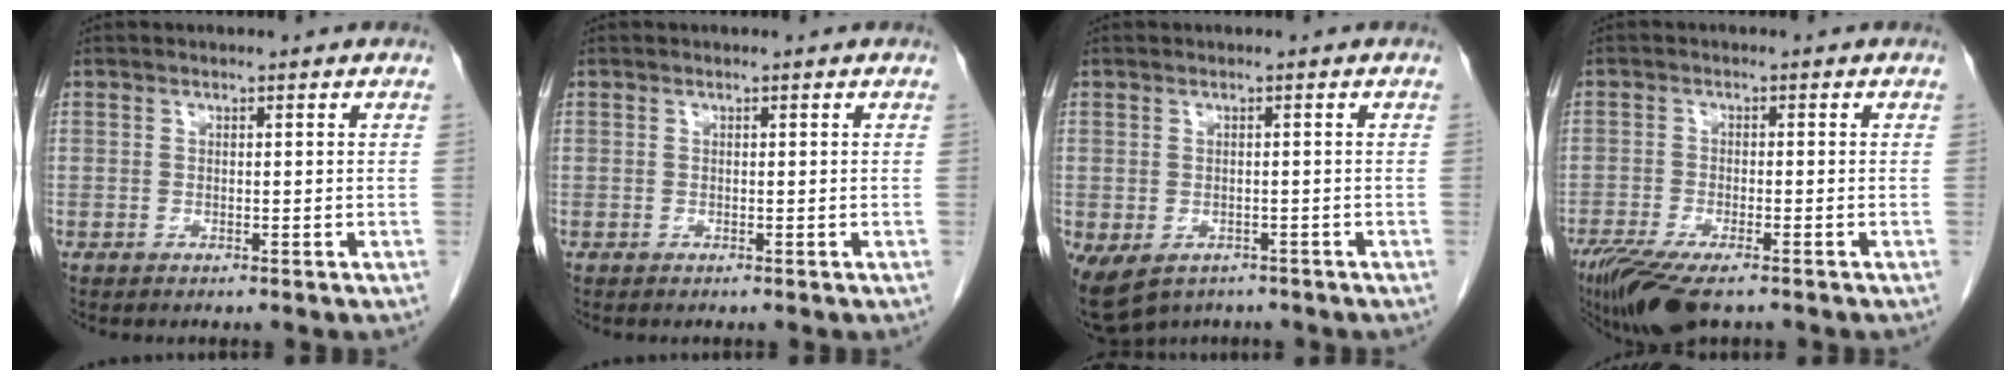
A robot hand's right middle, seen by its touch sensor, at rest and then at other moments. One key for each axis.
{"total": 0.0}
{"total": 10.1, "fx": -5.9, "fy": 6.8, "fz": 4.7, "tx": -0.117, "ty": -0.011, "tz": -0.077}
{"total": 9.4, "fx": -6.7, "fy": 2.2, "fz": 6.2, "tx": -0.105, "ty": -0.021, "tz": -0.111}